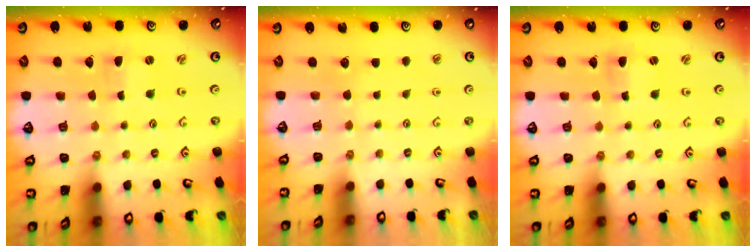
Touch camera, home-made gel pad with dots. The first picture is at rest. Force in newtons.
{"total": 0.0}
{"total": 1.2, "press": 1.2, "slide": 0.1}